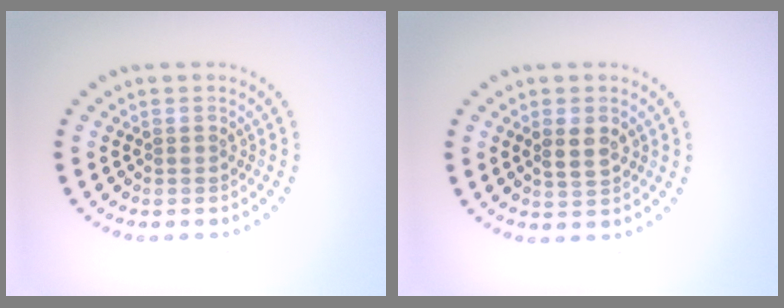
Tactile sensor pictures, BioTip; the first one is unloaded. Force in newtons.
{"total": 1.9, "press": 1.7, "slide": 0.6}